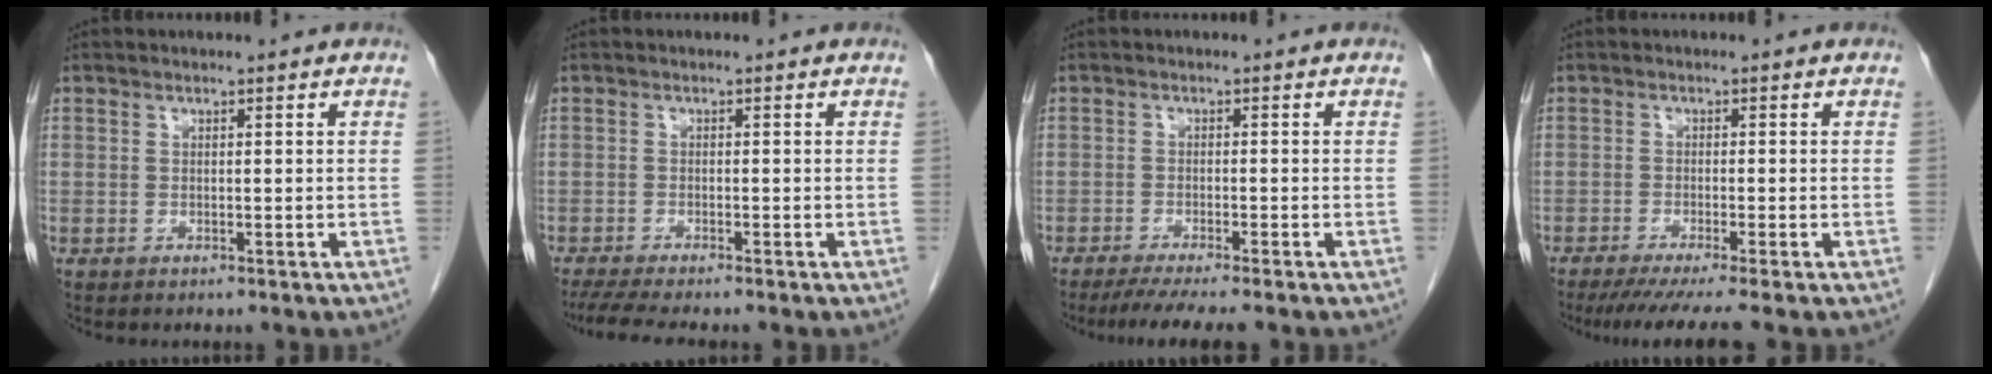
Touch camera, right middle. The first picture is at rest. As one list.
[{"total": 5.5, "force": [-4.6, -0.1, 2.9], "torque": [-0.043, -0.015, -0.077]}, {"total": 6.4, "force": [-5.3, -0.3, 3.5], "torque": [-0.044, -0.015, -0.084]}, {"total": 7.0, "force": [-5.8, -1.1, 3.8], "torque": [-0.044, -0.022, -0.092]}]